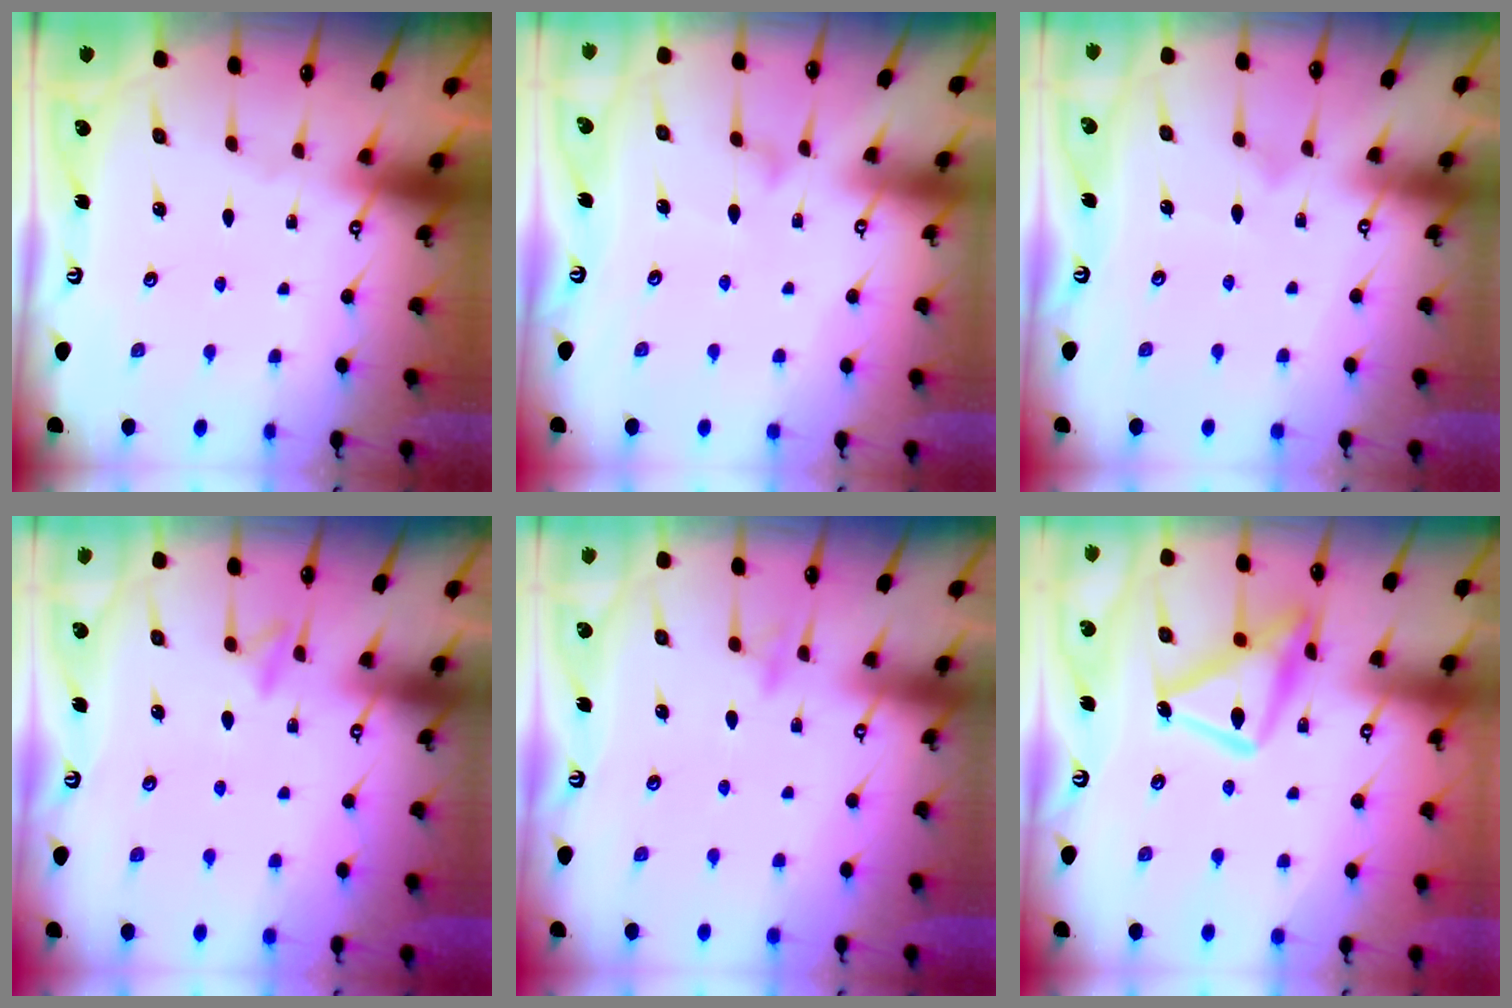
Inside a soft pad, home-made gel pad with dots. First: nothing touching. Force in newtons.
{"total": 6.1, "press": 6.1, "slide": 0.3}
{"total": 7.8, "press": 7.8, "slide": 0.1}
{"total": 8.3, "press": 8.1, "slide": 1.7}
{"total": 7.4, "press": 7.4, "slide": 0.7}
{"total": 16.8, "press": 16.8, "slide": 1.0}